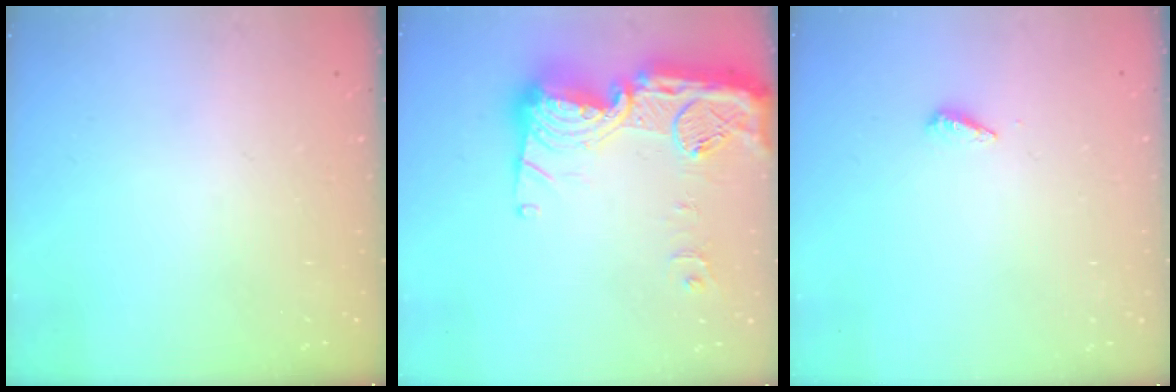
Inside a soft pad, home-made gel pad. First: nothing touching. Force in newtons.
{"total": 23.2, "press": 23.1, "slide": 2.1}
{"total": 2.9, "press": 2.9, "slide": 0.3}